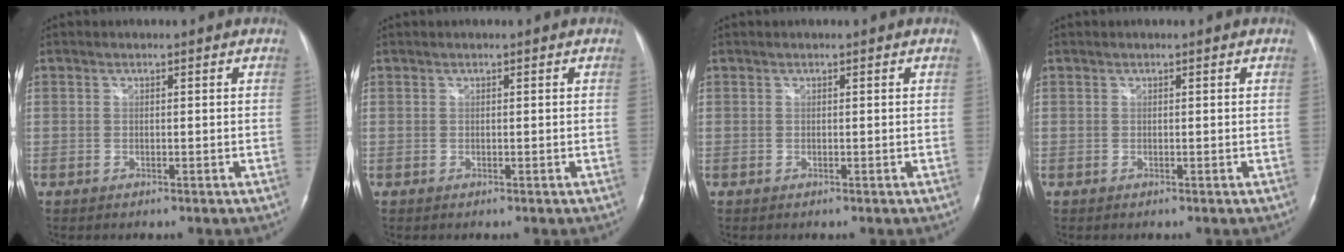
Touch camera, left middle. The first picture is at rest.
{"total": 0.0}
{"total": 0.0}
{"total": 0.0}